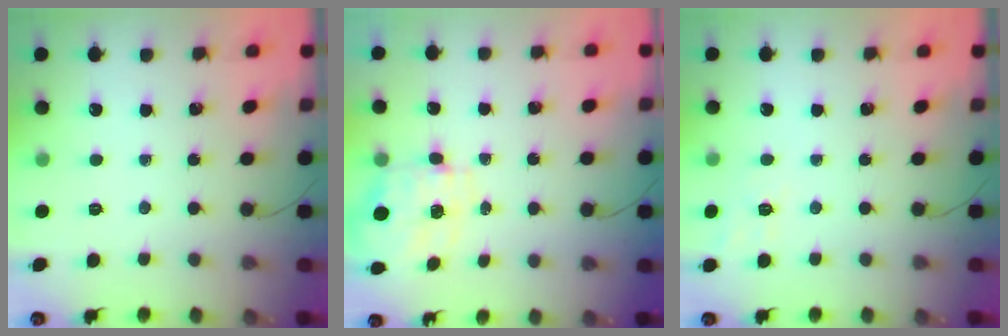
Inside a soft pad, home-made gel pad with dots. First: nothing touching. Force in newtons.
{"total": 3.4, "press": 3.2, "slide": 1.0}
{"total": 6.1, "press": 5.8, "slide": 1.8}